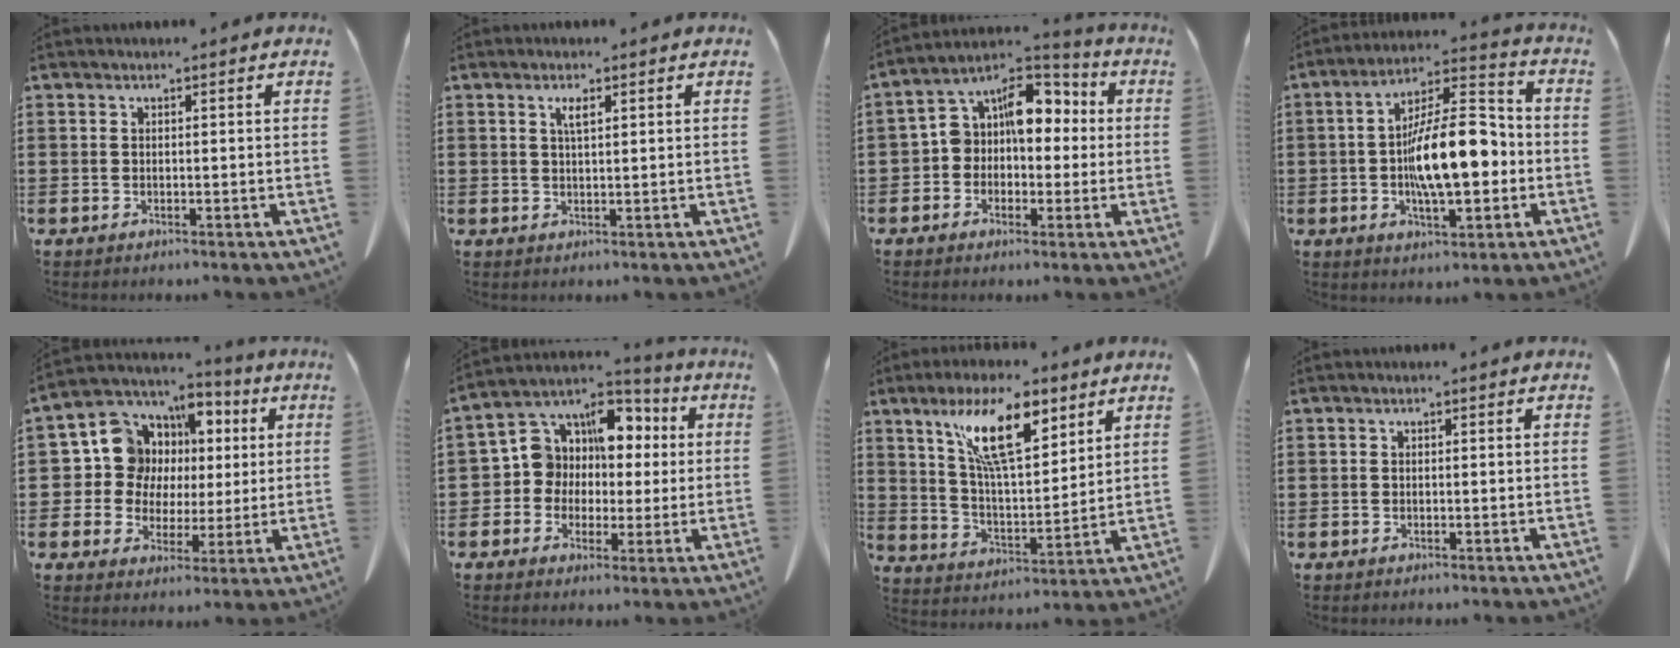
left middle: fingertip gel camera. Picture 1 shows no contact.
{"total": 2.0, "force": [1.0, 0.5, 1.7], "torque": [-0.037, 0.001, 0.016]}
{"total": 8.9, "force": [1.8, 6.3, 6.1], "torque": [-0.132, 0.004, 0.028]}
{"total": 14.0, "force": [-1.8, 5.3, 12.8], "torque": [-0.225, 0.002, -0.032]}
{"total": 10.7, "force": [2.0, 9.9, 3.5], "torque": [-0.126, -0.007, 0.044]}
{"total": 8.8, "force": [2.3, 7.9, 3.1], "torque": [-0.108, -0.015, 0.043]}
{"total": 12.5, "force": [7.6, 4.1, 9.1], "torque": [-0.185, -0.012, 0.136]}
{"total": 0.0}